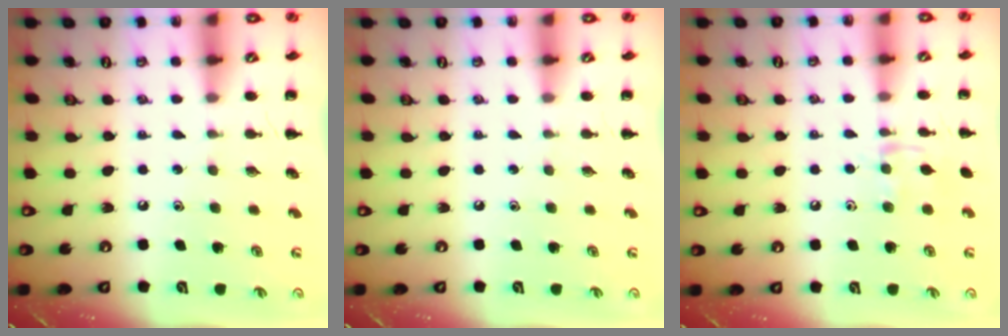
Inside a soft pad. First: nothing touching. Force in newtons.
{"total": 0.0}
{"total": 6.9, "press": 6.8, "slide": 0.5}